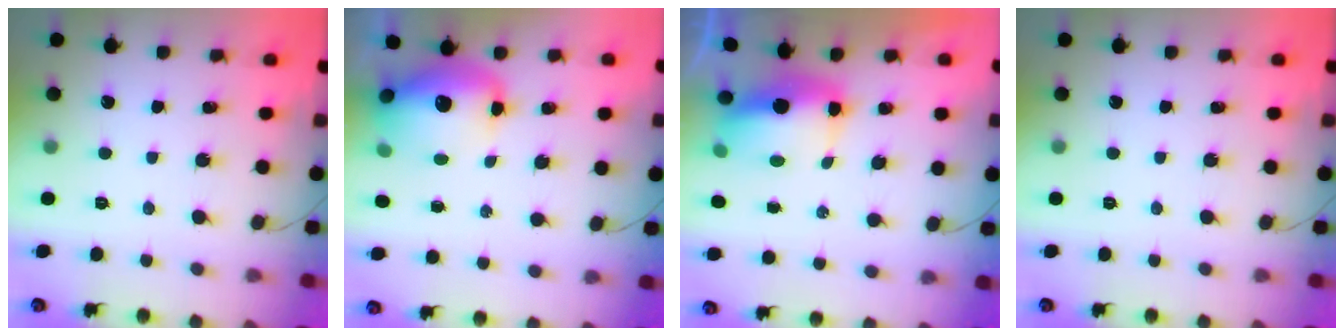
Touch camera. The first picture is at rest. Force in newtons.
{"total": 14.5, "press": 14.1, "slide": 3.5}
{"total": 8.6, "press": 8.4, "slide": 1.8}
{"total": 0.0}